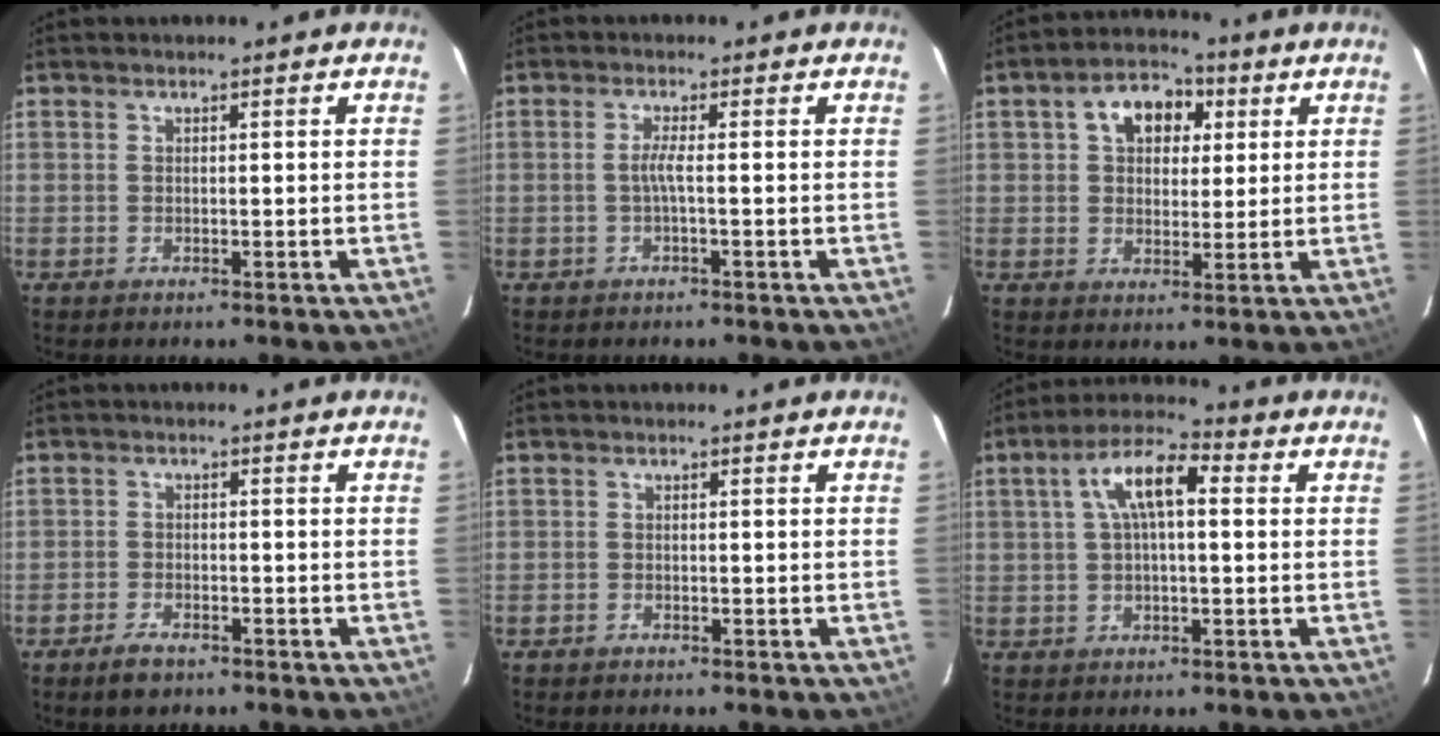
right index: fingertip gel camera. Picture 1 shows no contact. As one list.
[{"total": 1.7, "force": [-0.5, -0.5, 1.5], "torque": [-0.031, 0.000, -0.011]}, {"total": 9.0, "force": [3.1, 6.2, 5.7], "torque": [-0.093, 0.031, 0.051]}, {"total": 3.7, "force": [-2.8, 1.5, 1.9], "torque": [-0.051, -0.002, -0.052]}, {"total": 0.7, "force": [-0.7, 0.2, 0.0], "torque": [-0.005, 0.004, -0.013]}, {"total": 8.8, "force": [1.7, 3.4, 8.0], "torque": [-0.150, 0.027, 0.028]}]